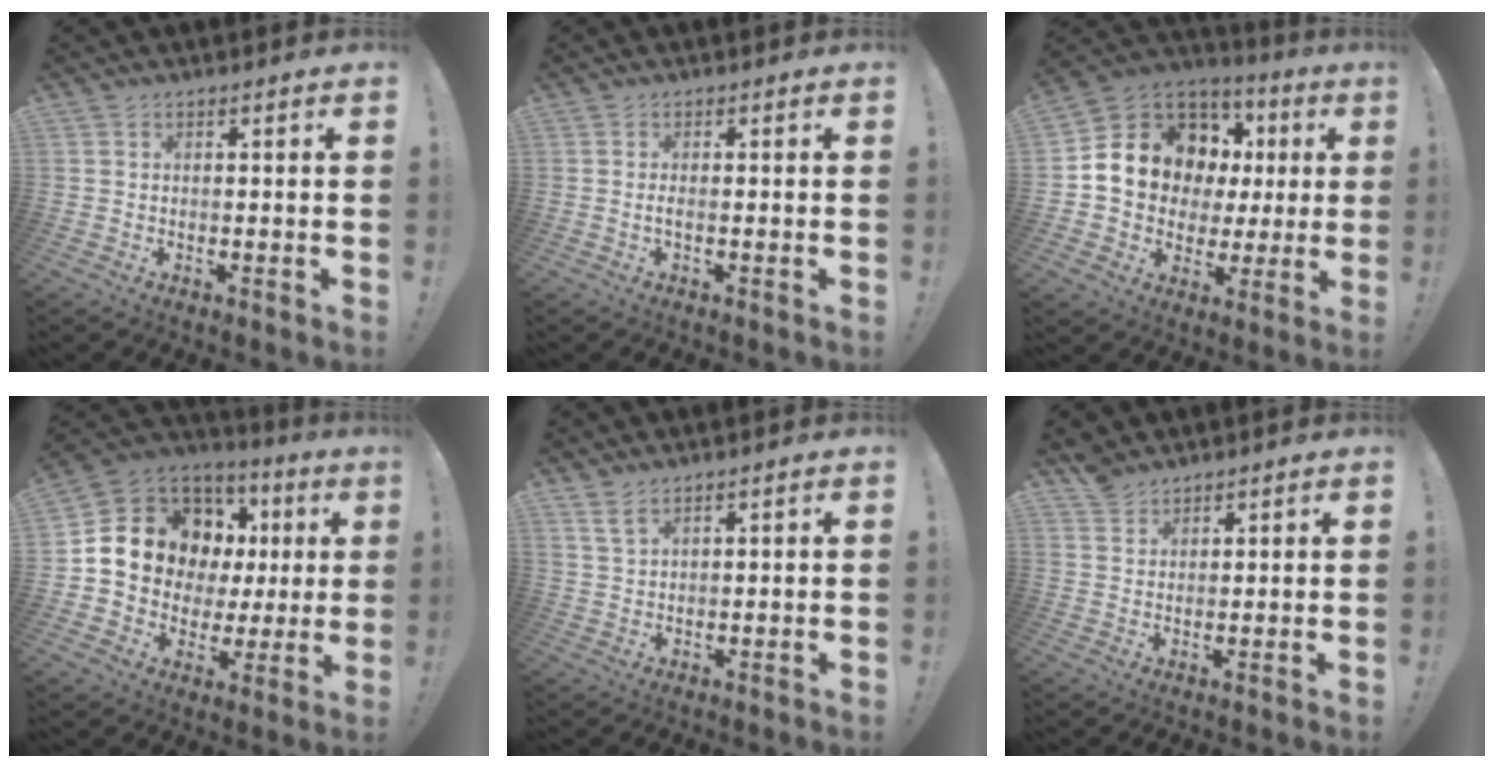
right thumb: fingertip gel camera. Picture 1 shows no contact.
{"total": 1.2, "force": [-0.4, 0.1, 1.1], "torque": [-0.022, 0.002, -0.008]}
{"total": 14.1, "force": [4.4, 11.9, 6.0], "torque": [-0.091, -0.028, 0.104]}
{"total": 13.0, "force": [4.6, 11.0, 5.1], "torque": [-0.076, -0.034, 0.107]}
{"total": 3.7, "force": [2.7, 1.1, 2.4], "torque": [-0.045, -0.012, 0.048]}
{"total": 4.4, "force": [3.7, 2.1, 0.9], "torque": [-0.012, -0.019, 0.072]}